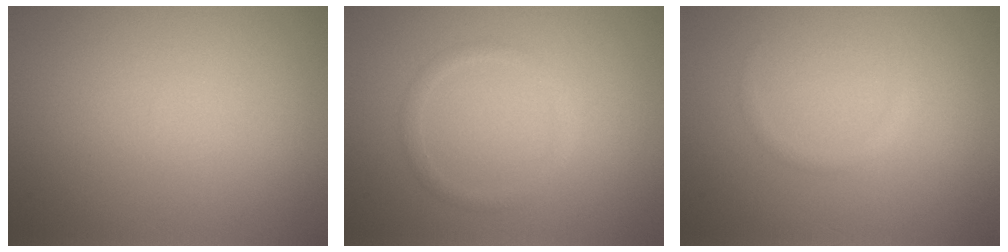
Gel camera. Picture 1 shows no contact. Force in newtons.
{"total": 1.2, "press": 1.2, "slide": 0.1}
{"total": 0.7, "press": 0.7, "slide": 0.1}